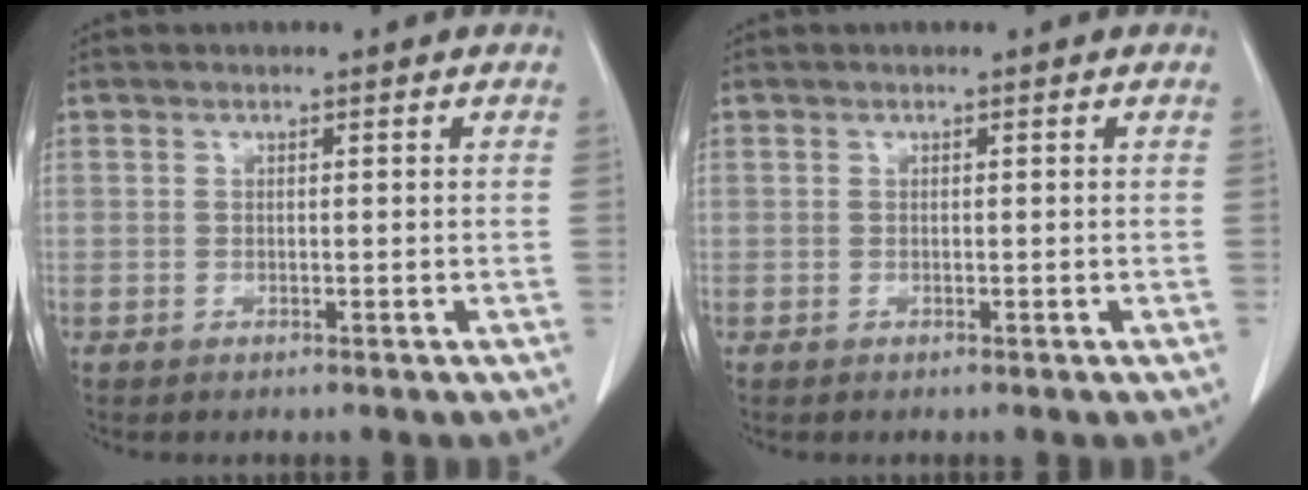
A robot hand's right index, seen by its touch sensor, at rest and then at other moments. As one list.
[{"total": 0.0}]